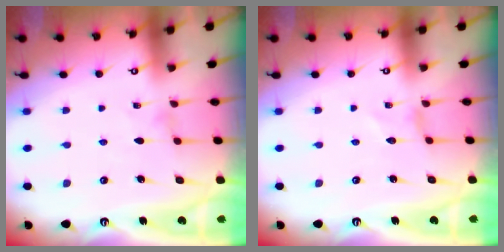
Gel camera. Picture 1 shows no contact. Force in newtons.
{"total": 0.0}